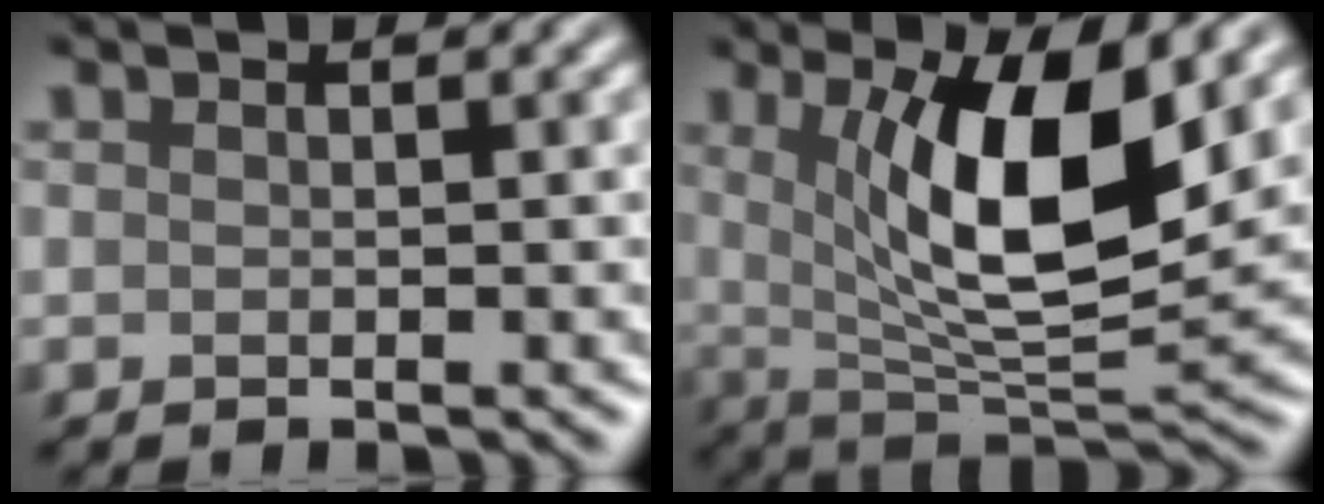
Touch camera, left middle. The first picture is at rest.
{"total": 10.0, "force": [2.5, 3.1, 9.2], "torque": [-0.150, -0.018, 0.049]}